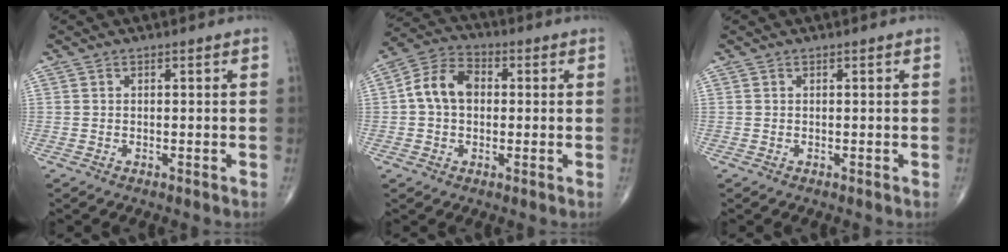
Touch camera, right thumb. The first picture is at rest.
{"total": 8.9, "force": [0.5, 6.5, 6.2], "torque": [-0.105, 0.028, 0.000]}
{"total": 0.0}